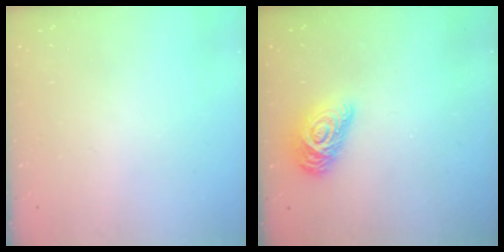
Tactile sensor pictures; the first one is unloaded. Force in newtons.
{"total": 12.2, "press": 12.2, "slide": 0.5}